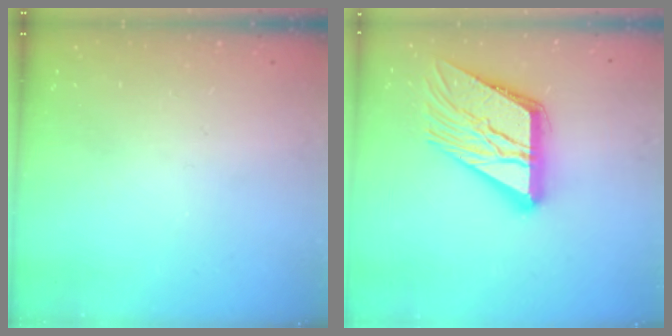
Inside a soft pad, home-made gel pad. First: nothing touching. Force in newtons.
{"total": 19.0, "press": 18.9, "slide": 2.0}